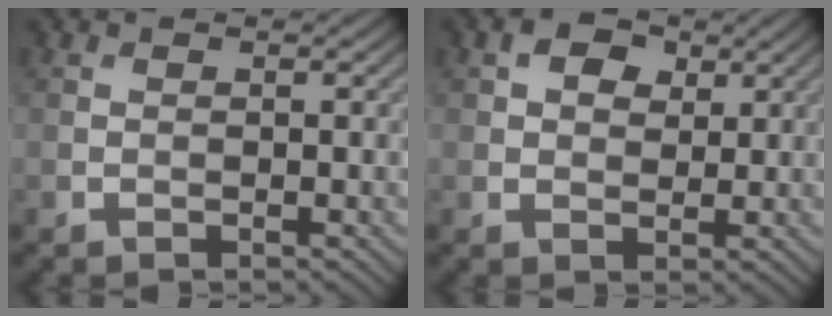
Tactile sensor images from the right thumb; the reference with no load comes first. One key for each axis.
{"total": 3.8, "fx": 1.7, "fy": 2.5, "fz": 2.2, "tx": -0.044, "ty": 0.002, "tz": 0.027}